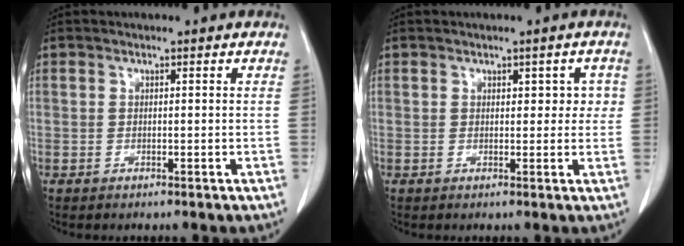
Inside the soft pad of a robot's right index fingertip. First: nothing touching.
{"total": 3.0, "force": [0.7, 1.8, 2.3], "torque": [-0.021, 0.010, 0.009]}